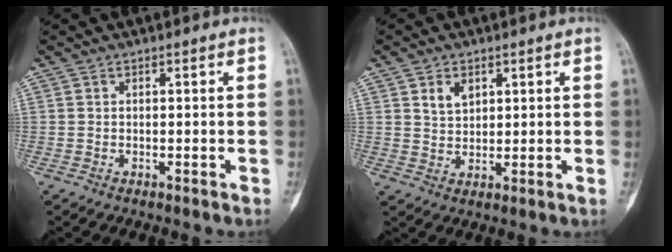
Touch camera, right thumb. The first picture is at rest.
{"total": 4.0, "force": [2.0, 2.7, 2.2], "torque": [-0.025, -0.015, 0.038]}